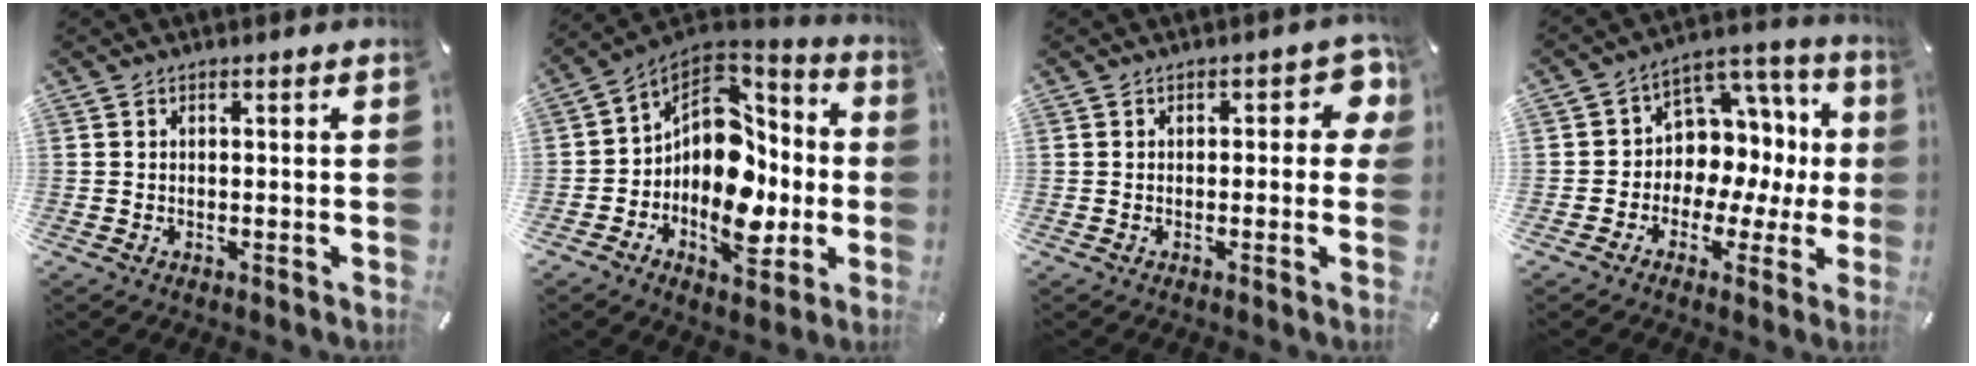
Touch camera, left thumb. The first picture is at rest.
{"total": 15.8, "force": [-2.9, 12.1, 9.7], "torque": [-0.140, -0.011, -0.047]}
{"total": 5.3, "force": [0.7, 2.8, 4.5], "torque": [-0.055, 0.003, 0.007]}
{"total": 10.2, "force": [0.9, 9.3, 4.2], "torque": [-0.058, -0.030, 0.026]}